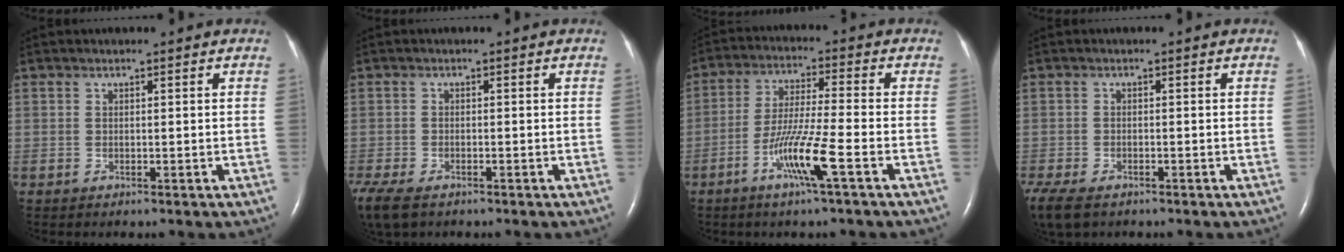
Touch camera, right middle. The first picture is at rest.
{"total": 10.6, "force": [-7.0, 5.3, 5.9], "torque": [-0.165, -0.018, -0.107]}
{"total": 8.7, "force": [-4.0, -0.7, 7.7], "torque": [-0.152, -0.010, -0.080]}
{"total": 10.1, "force": [-6.6, 5.3, 5.5], "torque": [-0.149, -0.018, -0.101]}